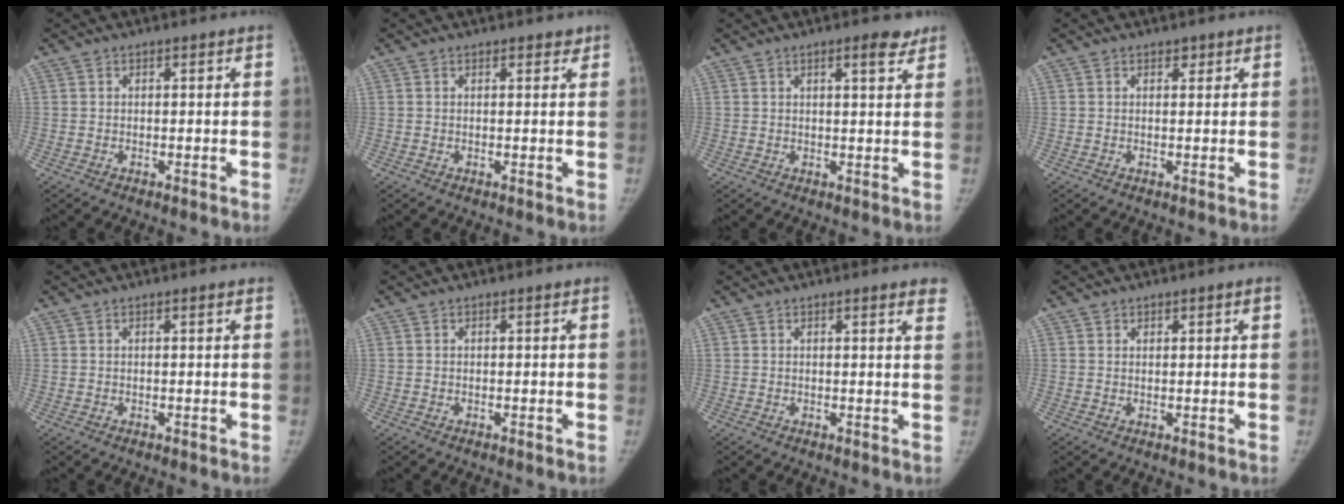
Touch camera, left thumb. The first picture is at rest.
{"total": 1.0, "force": [0.8, 0.6, 0.3], "torque": [0.005, -0.004, 0.005]}
{"total": 4.0, "force": [2.5, 1.1, 2.9], "torque": [-0.031, -0.013, 0.031]}
{"total": 0.9, "force": [0.6, 0.6, 0.2], "torque": [0.004, -0.003, 0.006]}
{"total": 0.6, "force": [0.3, 0.1, 0.5], "torque": [-0.007, 0.001, 0.002]}
{"total": 0.0}
{"total": 4.1, "force": [3.1, 0.6, 2.6], "torque": [-0.018, -0.007, 0.023]}
{"total": 1.2, "force": [0.8, 0.7, 0.6], "torque": [0.004, -0.003, 0.009]}